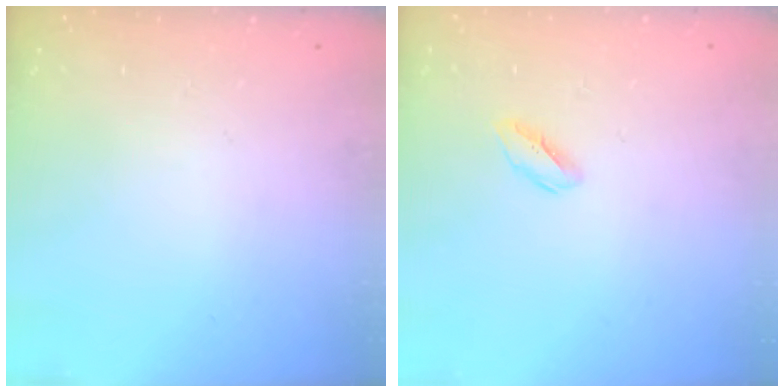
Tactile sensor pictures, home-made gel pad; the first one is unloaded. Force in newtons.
{"total": 2.2, "press": 2.1, "slide": 0.6}